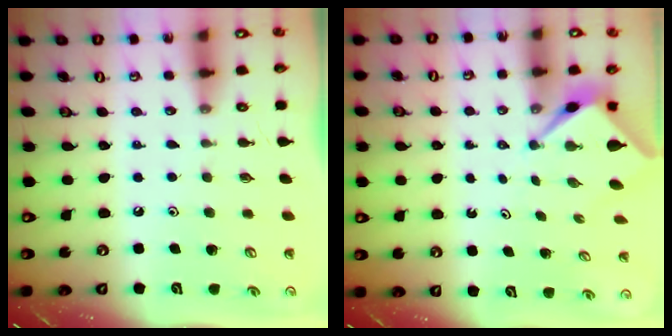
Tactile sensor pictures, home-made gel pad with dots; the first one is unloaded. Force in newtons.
{"total": 2.6, "press": 2.6, "slide": 0.2}